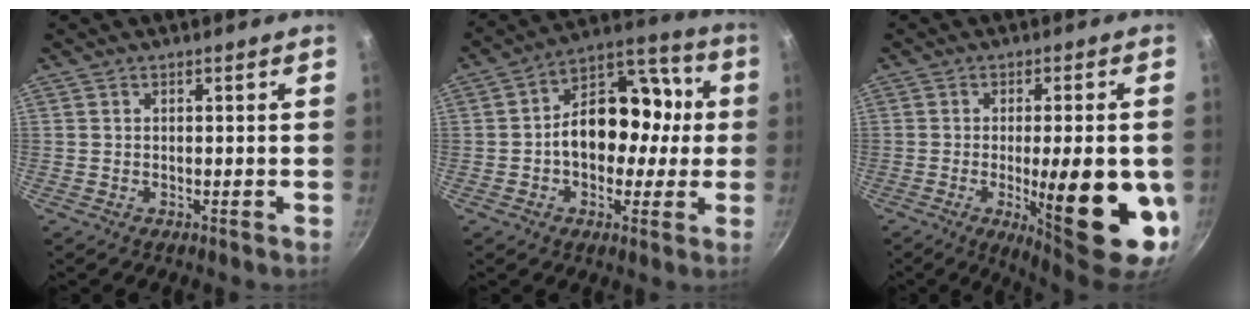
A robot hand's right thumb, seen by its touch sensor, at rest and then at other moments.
{"total": 16.6, "force": [0.0, 11.0, 12.4], "torque": [-0.143, 0.045, -0.007]}
{"total": 19.8, "force": [-4.2, 5.4, 18.5], "torque": [-0.203, -0.018, -0.039]}